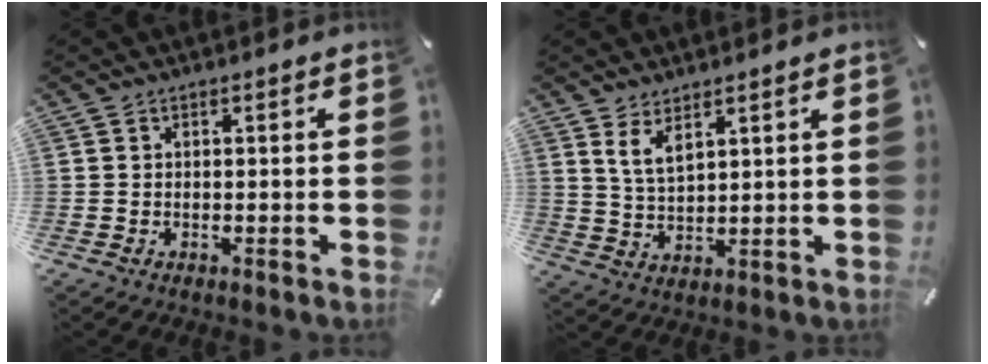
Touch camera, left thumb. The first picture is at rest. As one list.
[{"total": 5.3, "force": [3.8, 1.8, 3.3], "torque": [-0.081, -0.016, 0.067]}]